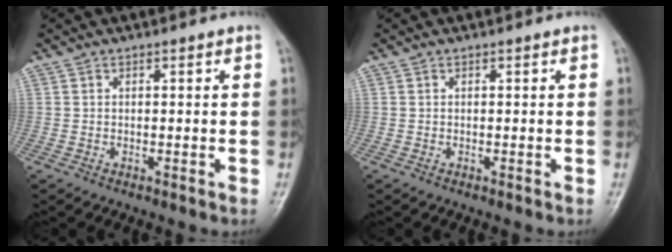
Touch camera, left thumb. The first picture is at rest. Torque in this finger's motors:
{"motor_torque": [0.00, 0.00, -0.04, 0.04, 0.00]}